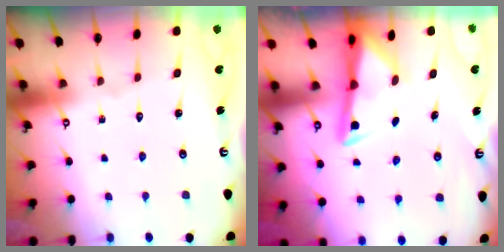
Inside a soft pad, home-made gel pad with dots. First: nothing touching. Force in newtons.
{"total": 2.9, "press": 2.8, "slide": 0.5}